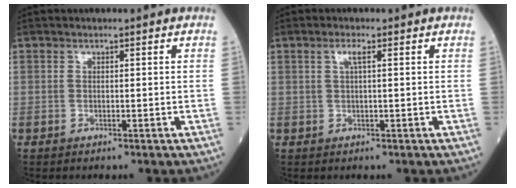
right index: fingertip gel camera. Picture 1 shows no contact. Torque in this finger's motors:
{"motor_torque": [0.13, 0.04, 0.08, 0.03]}